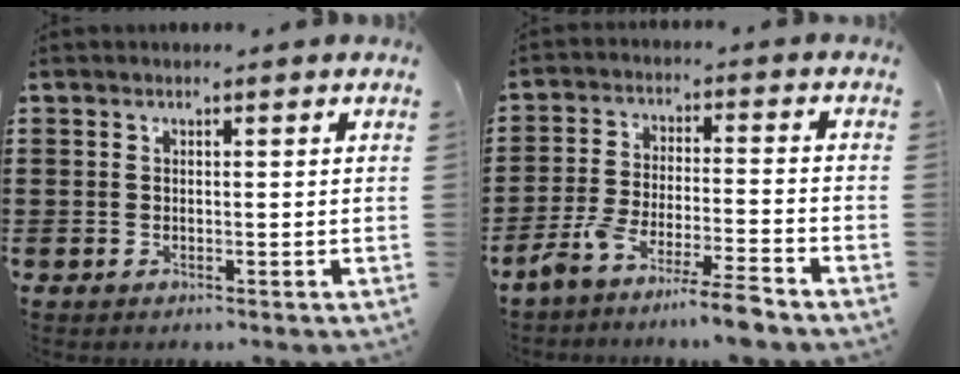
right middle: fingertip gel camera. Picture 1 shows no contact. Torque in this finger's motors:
{"motor_torque": [1.20, -0.93, 0.24, 0.17]}